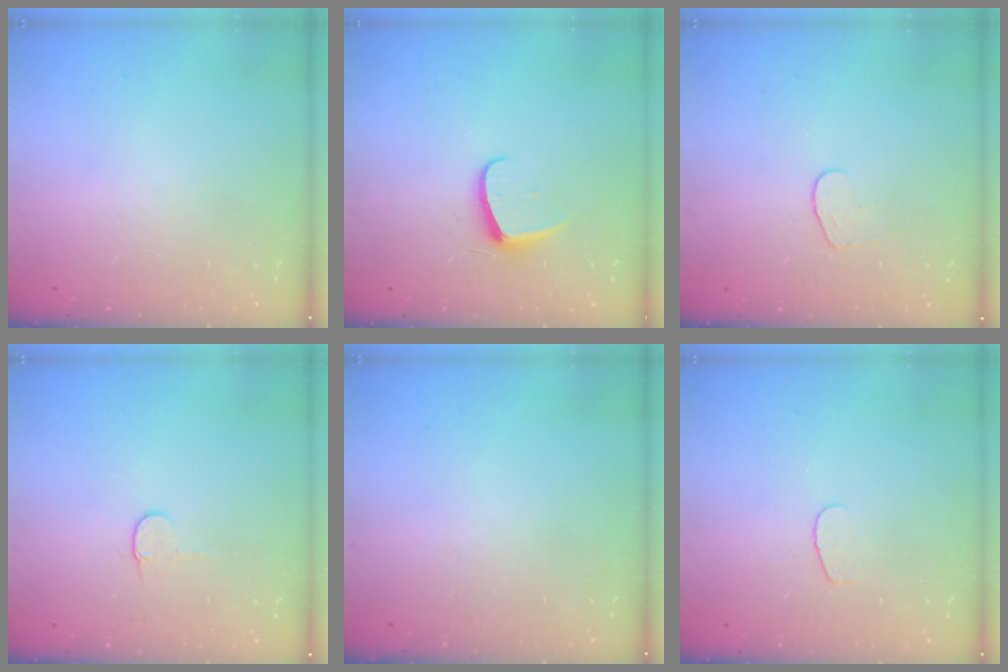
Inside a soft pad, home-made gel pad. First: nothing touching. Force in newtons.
{"total": 6.8, "press": 6.8, "slide": 0.7}
{"total": 4.4, "press": 4.4, "slide": 0.3}
{"total": 3.8, "press": 3.8, "slide": 0.4}
{"total": 0.0}
{"total": 3.3, "press": 3.3, "slide": 0.4}